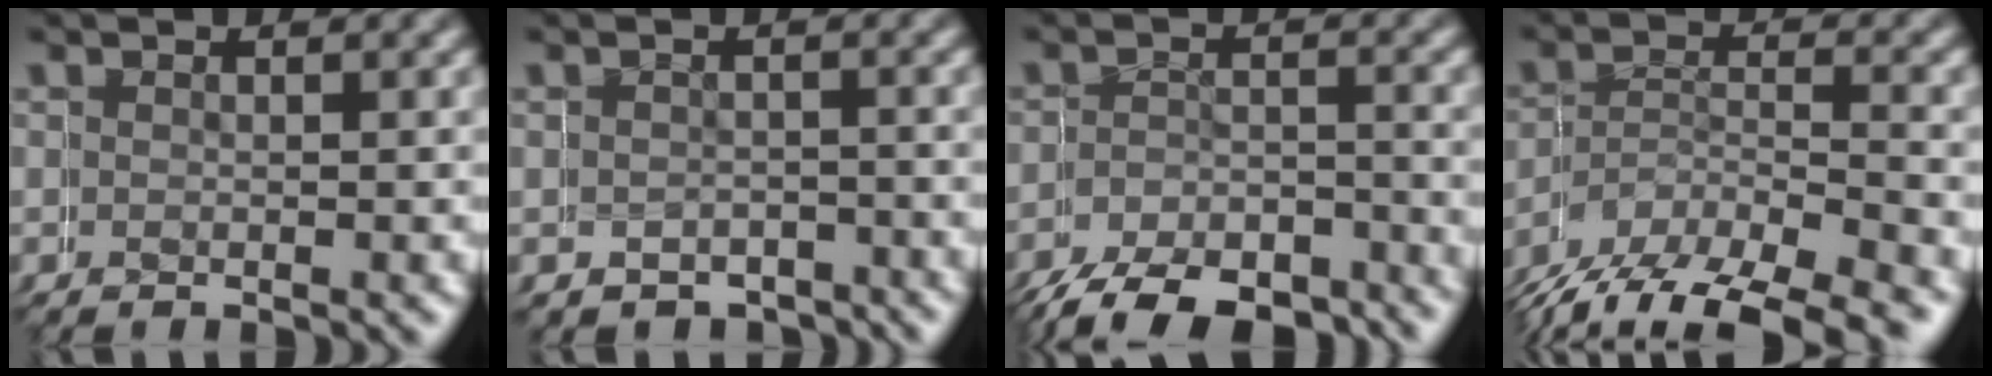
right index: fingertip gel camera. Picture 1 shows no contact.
{"total": 2.2, "force": [-1.0, 0.9, -1.8], "torque": [0.018, -0.002, -0.015]}
{"total": 7.7, "force": [-7.2, 2.7, 0.7], "torque": [-0.015, -0.020, -0.105]}
{"total": 7.2, "force": [-5.3, 4.0, 2.9], "torque": [-0.045, -0.010, -0.081]}